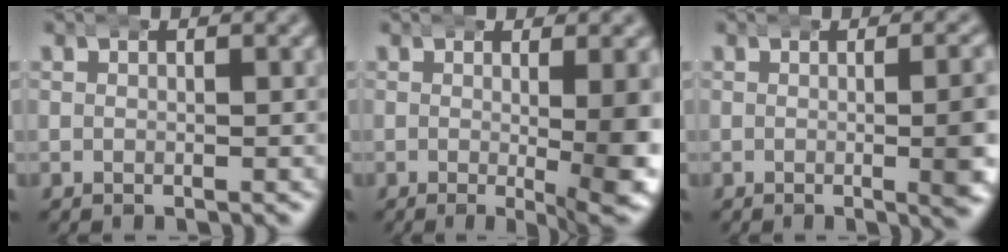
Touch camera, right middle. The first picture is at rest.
{"total": 7.4, "force": [-2.0, 2.1, 6.8], "torque": [-0.076, -0.003, -0.033]}
{"total": 4.7, "force": [-0.5, 1.2, 4.6], "torque": [-0.048, 0.010, -0.017]}